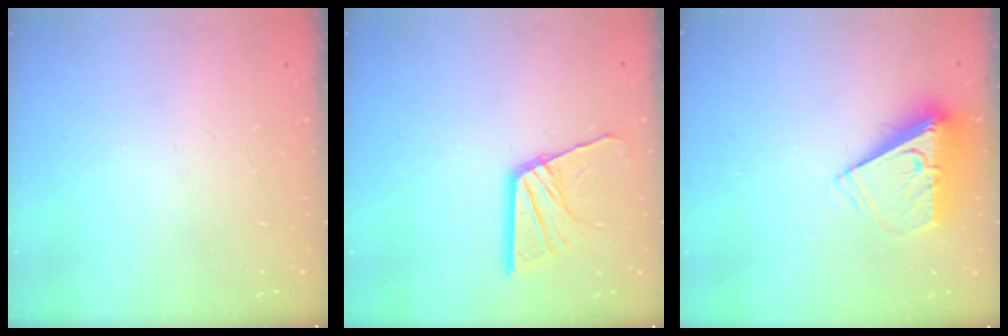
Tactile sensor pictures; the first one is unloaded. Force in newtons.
{"total": 12.9, "press": 12.9, "slide": 1.2}
{"total": 7.1, "press": 7.0, "slide": 1.0}